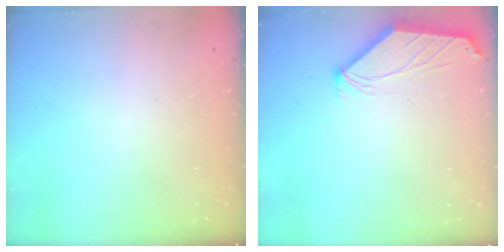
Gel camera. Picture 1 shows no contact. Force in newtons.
{"total": 1.0, "press": 1.0, "slide": 0.3}